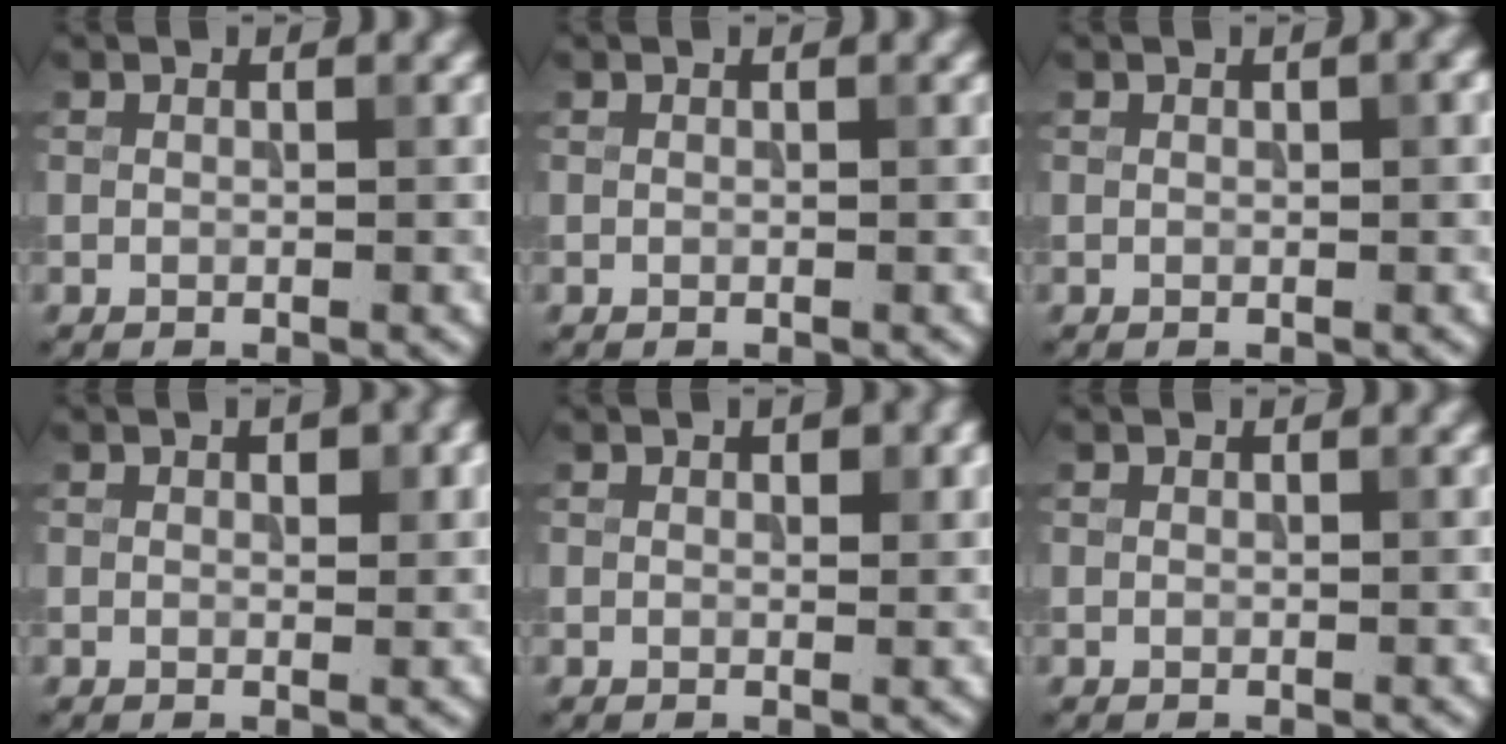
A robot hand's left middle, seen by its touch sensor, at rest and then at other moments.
{"total": 0.0}
{"total": 0.9, "force": [0.3, 0.2, 0.8], "torque": [-0.010, 0.004, 0.005]}
{"total": 2.0, "force": [0.7, 1.0, 1.6], "torque": [-0.015, 0.000, 0.010]}
{"total": 1.6, "force": [0.6, 0.8, 1.3], "torque": [-0.012, -0.001, 0.010]}
{"total": 0.0}